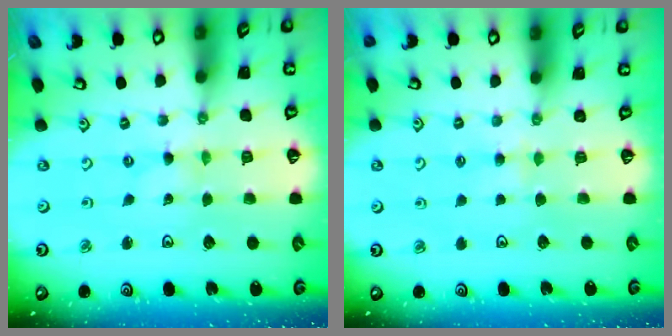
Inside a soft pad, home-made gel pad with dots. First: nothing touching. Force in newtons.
{"total": 2.9, "press": 2.9, "slide": 0.5}